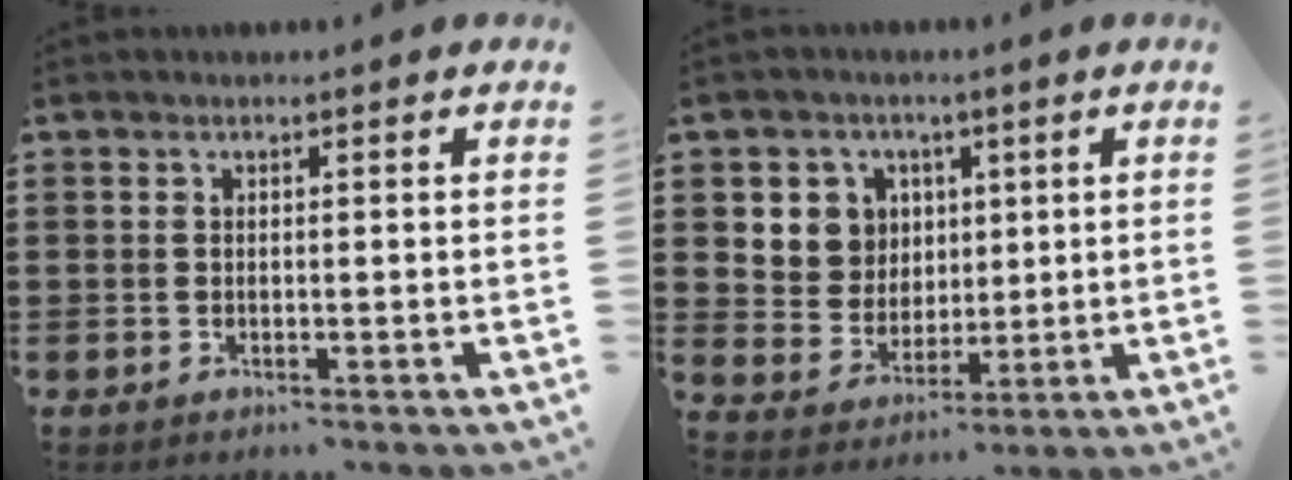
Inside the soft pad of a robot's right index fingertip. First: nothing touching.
{"total": 7.1, "force": [2.7, 6.5, 1.1], "torque": [-0.051, 0.006, 0.053]}